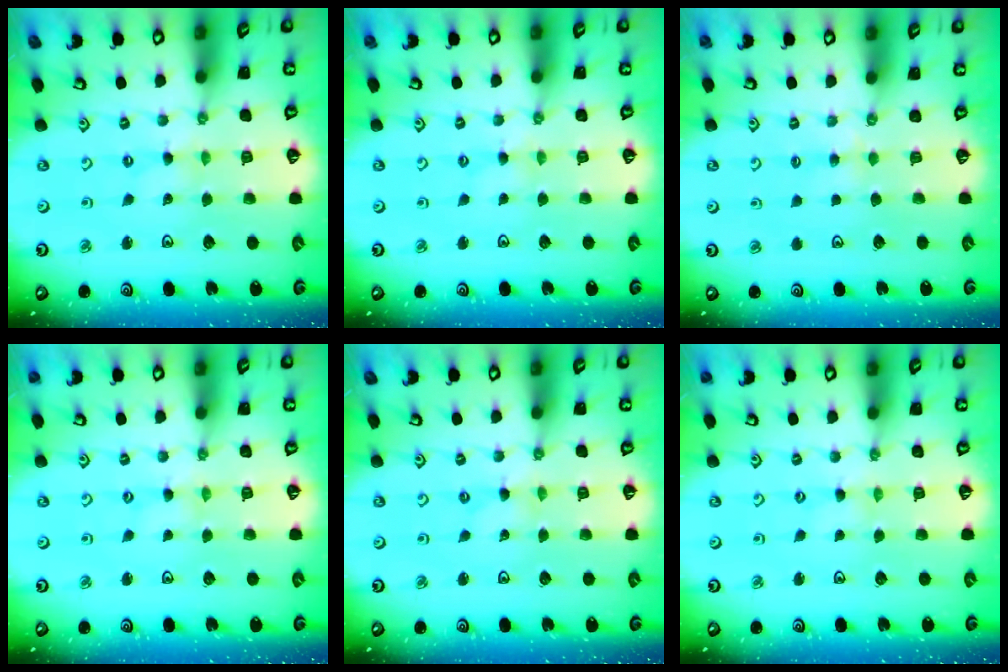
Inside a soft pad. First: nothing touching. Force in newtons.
{"total": 1.2, "press": 1.2, "slide": 0.3}
{"total": 2.3, "press": 2.3, "slide": 0.4}
{"total": 0.0}
{"total": 0.0}
{"total": 0.0}